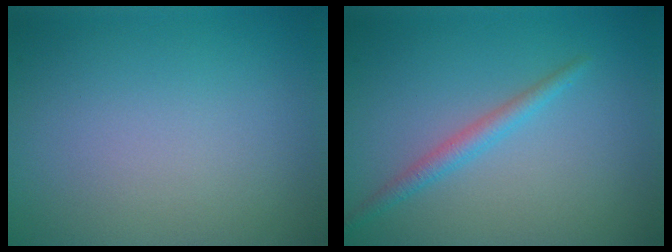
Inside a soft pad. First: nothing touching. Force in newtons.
{"total": 1.8, "press": 1.8, "slide": 0.1}